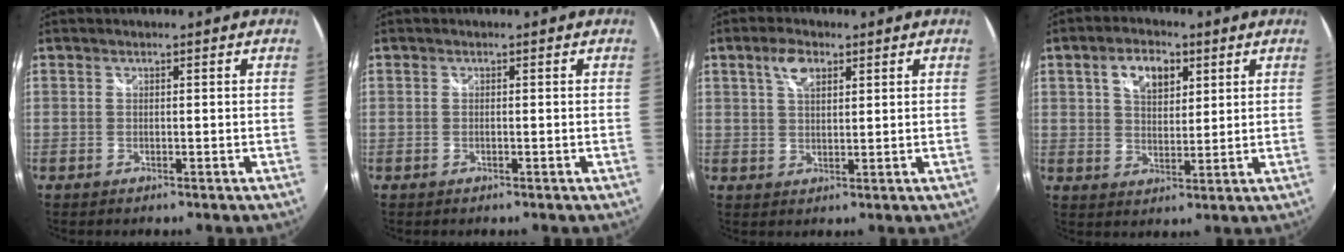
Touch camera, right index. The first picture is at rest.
{"total": 0.0}
{"total": 4.7, "force": [2.4, 2.3, 3.3], "torque": [-0.059, 0.009, 0.043]}
{"total": 7.3, "force": [3.2, 4.2, 5.0], "torque": [-0.084, 0.016, 0.054]}